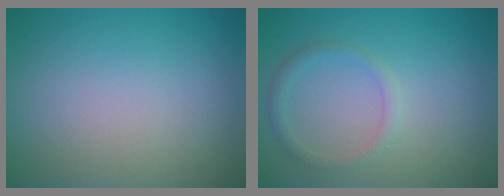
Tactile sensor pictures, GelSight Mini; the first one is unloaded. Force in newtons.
{"total": 1.4, "press": 1.4, "slide": 0.2}